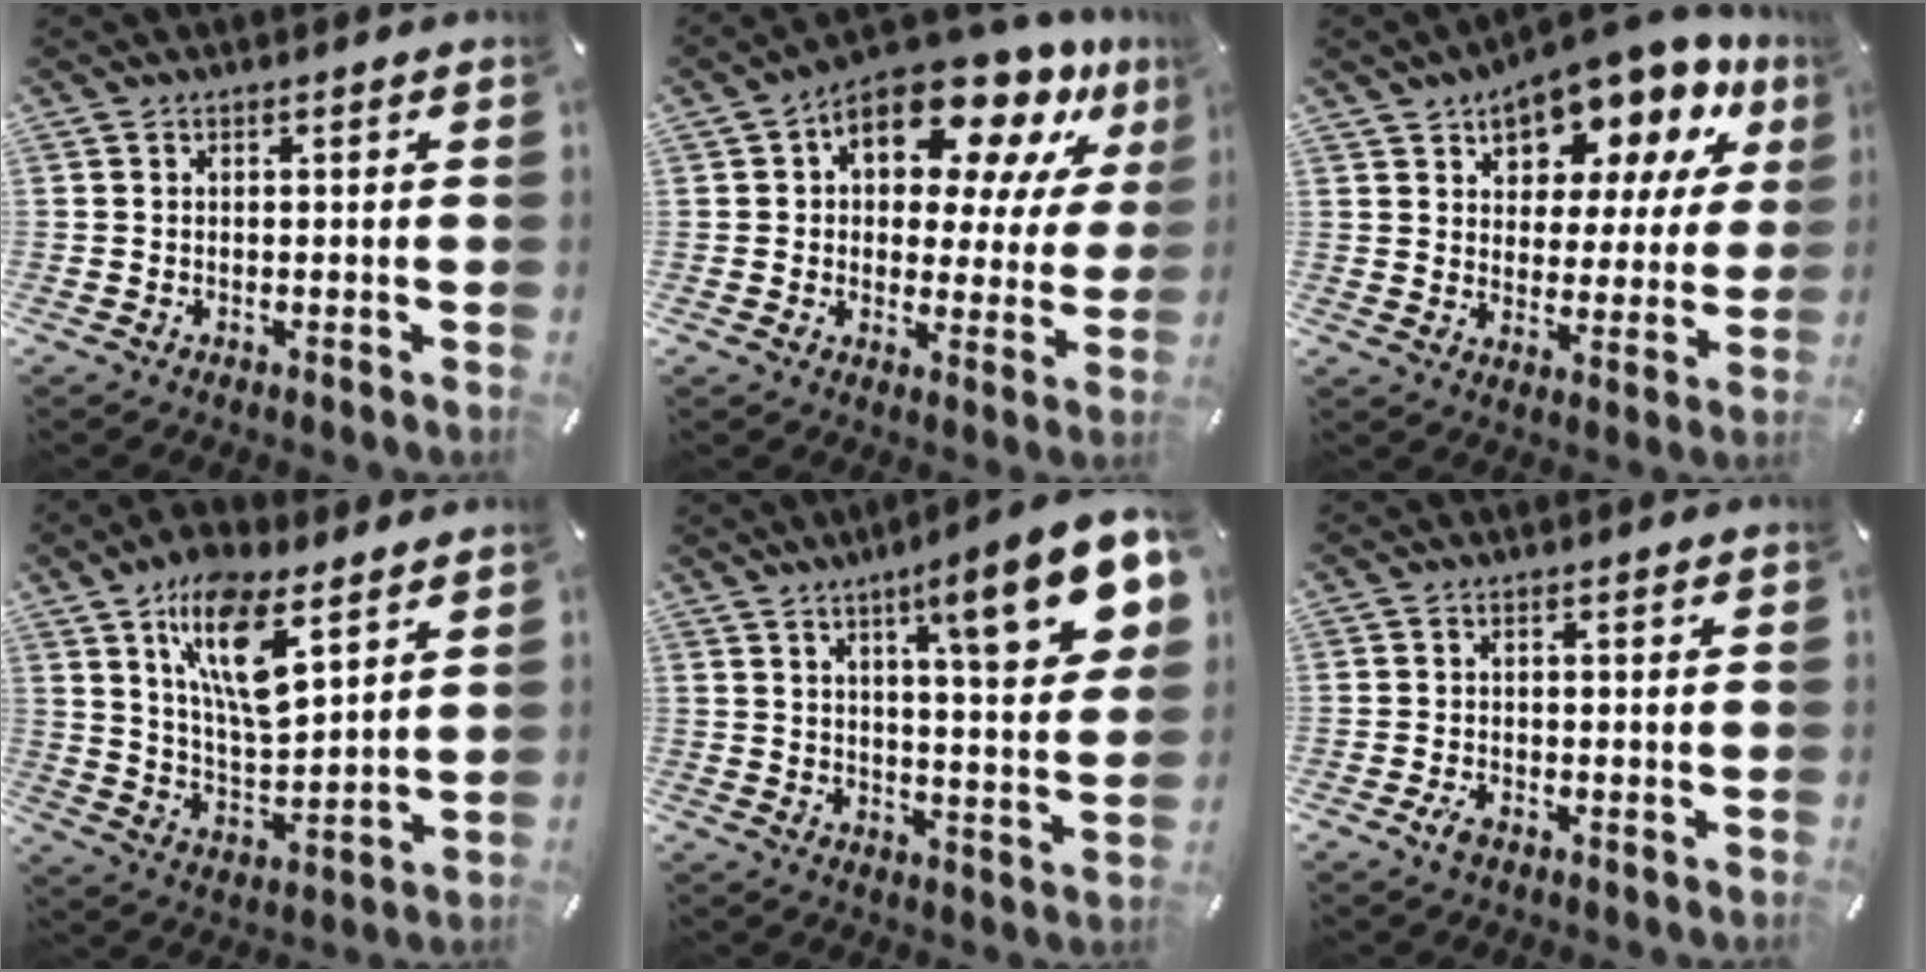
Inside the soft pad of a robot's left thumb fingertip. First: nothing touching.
{"total": 16.1, "force": [10.3, 8.0, 9.4], "torque": [-0.139, -0.068, 0.174]}
{"total": 13.0, "force": [10.3, 6.3, 4.9], "torque": [-0.077, -0.087, 0.175]}
{"total": 15.7, "force": [9.1, 6.6, 10.9], "torque": [-0.208, -0.027, 0.157]}
{"total": 16.7, "force": [8.5, 3.5, 13.9], "torque": [-0.195, -0.046, 0.123]}
{"total": 2.1, "force": [-1.1, 0.9, 1.5], "torque": [-0.041, -0.003, -0.025]}